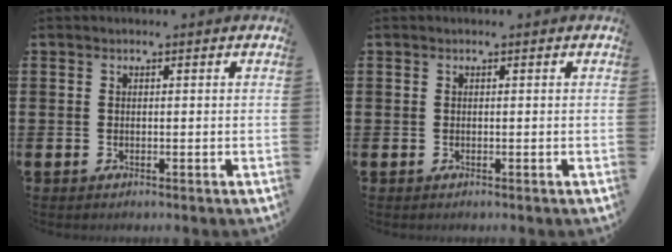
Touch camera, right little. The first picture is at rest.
{"total": 0.0}